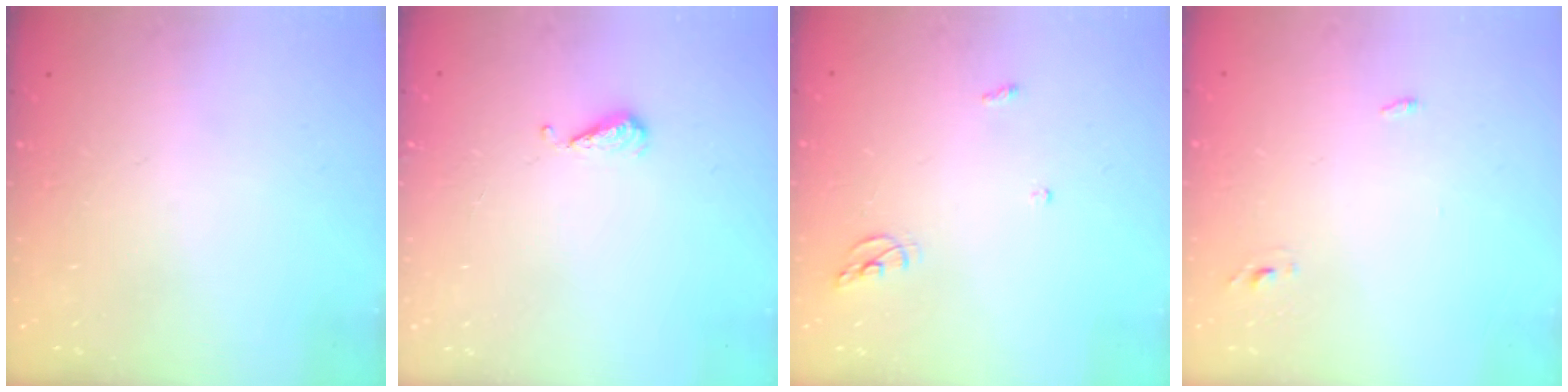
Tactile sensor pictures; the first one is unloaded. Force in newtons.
{"total": 4.8, "press": 4.7, "slide": 0.9}
{"total": 5.6, "press": 5.6, "slide": 0.4}
{"total": 2.7, "press": 2.6, "slide": 0.8}